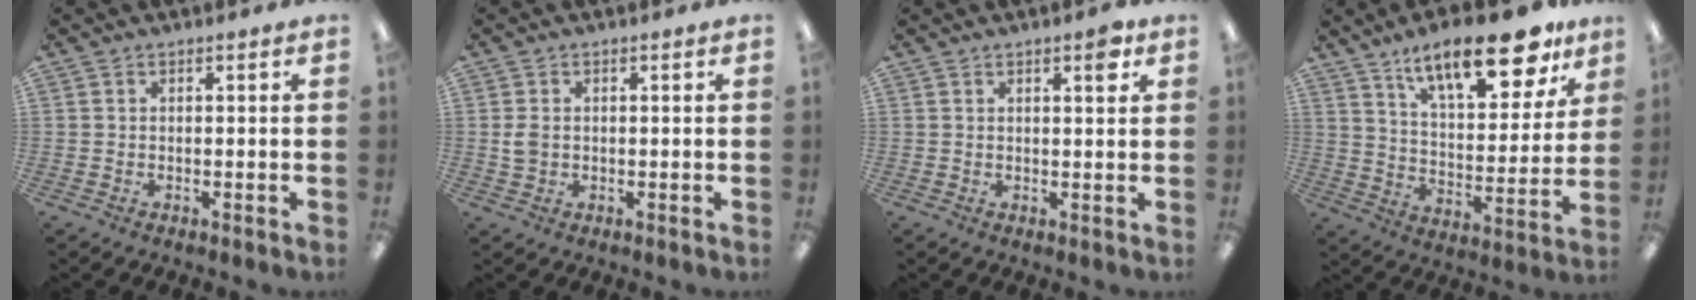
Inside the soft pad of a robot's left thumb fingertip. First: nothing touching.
{"total": 2.6, "force": [0.2, 2.0, 1.7], "torque": [-0.035, 0.005, 0.003]}
{"total": 3.4, "force": [2.0, 0.7, 2.6], "torque": [-0.032, -0.007, 0.029]}
{"total": 20.2, "force": [14.2, 7.1, 12.5], "torque": [-0.185, -0.085, 0.233]}